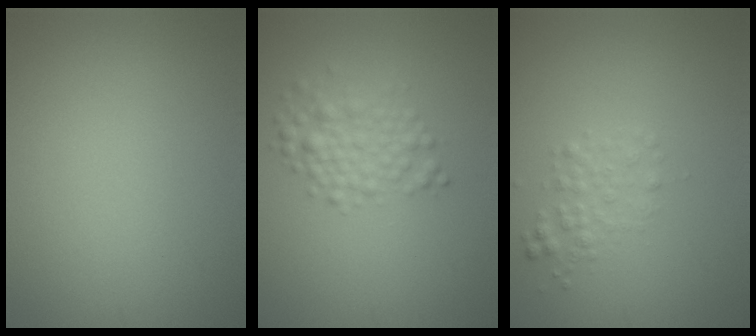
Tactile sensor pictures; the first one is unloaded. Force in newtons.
{"total": 2.9, "press": 2.9, "slide": 0.1}
{"total": 1.6, "press": 1.6, "slide": 0.0}